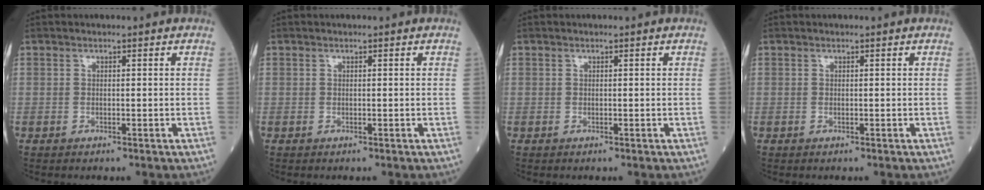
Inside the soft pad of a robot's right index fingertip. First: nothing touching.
{"total": 0.0}
{"total": 0.0}
{"total": 0.0}